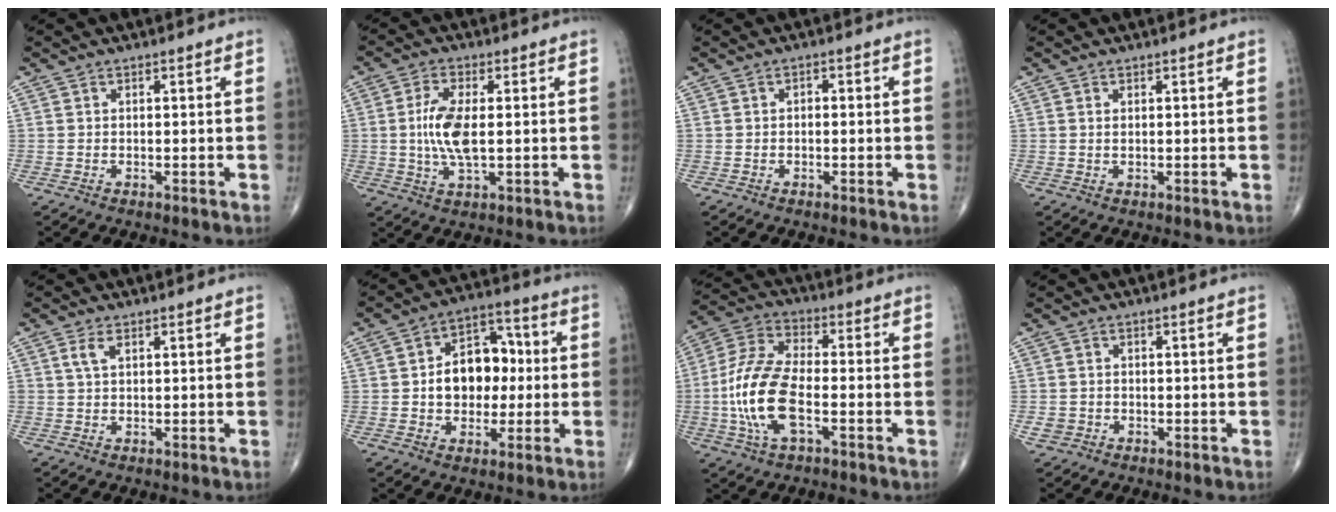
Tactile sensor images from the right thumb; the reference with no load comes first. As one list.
[{"total": 8.1, "force": [0.1, 3.2, 7.5], "torque": [-0.165, -0.007, 0.003]}, {"total": 1.0, "force": [-0.1, 0.6, 0.8], "torque": [-0.006, 0.003, -0.004]}, {"total": 0.5, "force": [0.3, 0.2, 0.4], "torque": [-0.010, 0.000, 0.006]}, {"total": 2.4, "force": [1.0, 1.2, 1.8], "torque": [-0.042, 0.005, 0.025]}, {"total": 12.8, "force": [0.1, 9.1, 9.0], "torque": [-0.093, 0.032, -0.003]}, {"total": 14.7, "force": [-3.4, 6.7, 12.6], "torque": [-0.272, 0.024, -0.067]}, {"total": 2.0, "force": [-0.7, 1.8, 0.5], "torque": [-0.002, 0.009, -0.010]}]